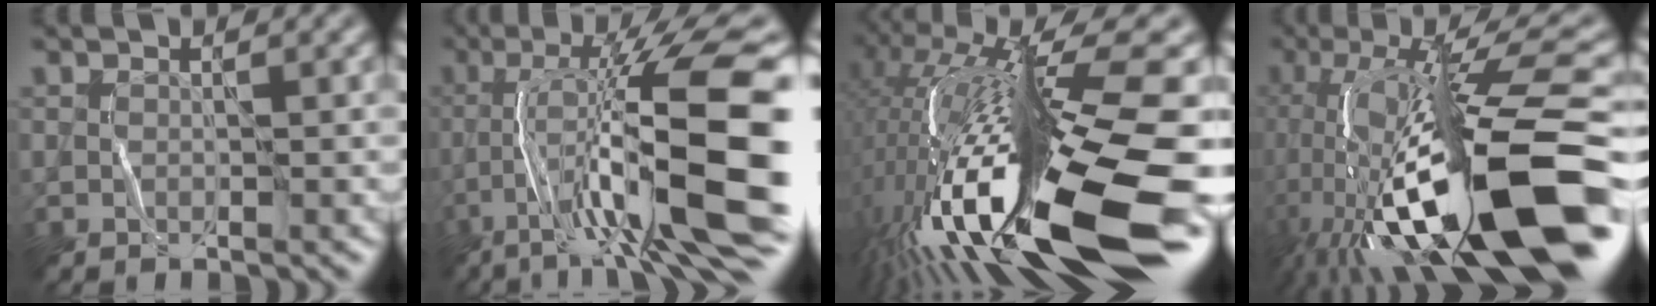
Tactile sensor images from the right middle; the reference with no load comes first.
{"total": 13.3, "force": [-4.6, 2.3, 12.3], "torque": [-0.199, 0.025, -0.067]}
{"total": 19.0, "force": [-4.4, 4.1, 18.0], "torque": [-0.318, 0.018, -0.073]}
{"total": 17.8, "force": [-4.0, 5.0, 16.7], "torque": [-0.288, 0.027, -0.065]}